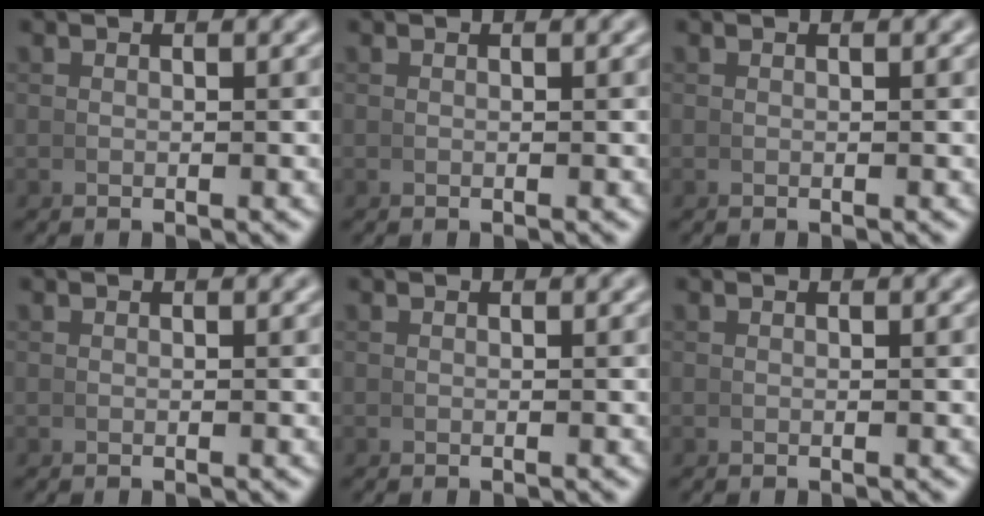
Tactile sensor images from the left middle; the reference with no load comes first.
{"total": 0.0}
{"total": 0.0}
{"total": 0.0}
{"total": 0.0}
{"total": 0.0}